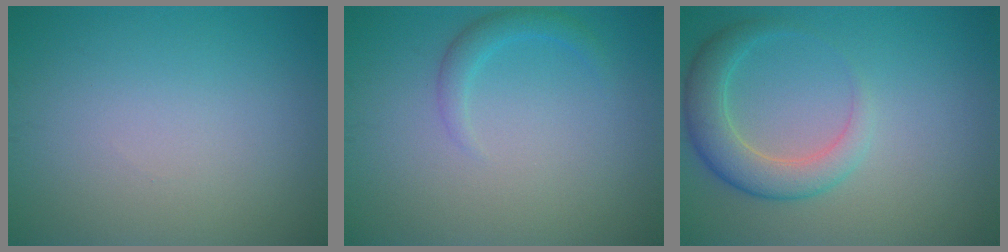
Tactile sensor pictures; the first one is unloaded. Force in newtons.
{"total": 1.6, "press": 1.6, "slide": 0.1}
{"total": 4.1, "press": 4.1, "slide": 0.1}